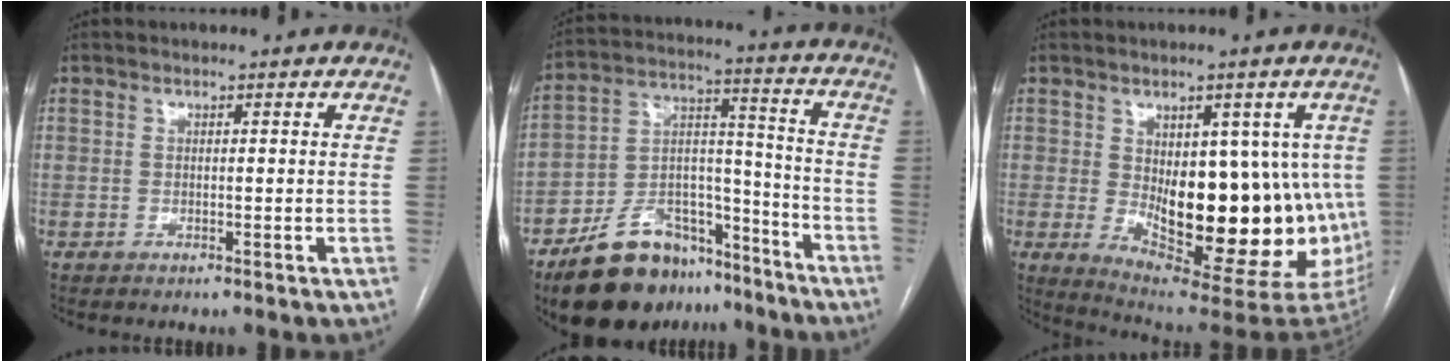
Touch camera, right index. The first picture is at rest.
{"total": 17.2, "force": [-12.8, 8.3, 7.9], "torque": [-0.129, 0.044, -0.210]}
{"total": 20.7, "force": [-1.8, 8.7, 18.7], "torque": [-0.200, 0.002, 0.003]}